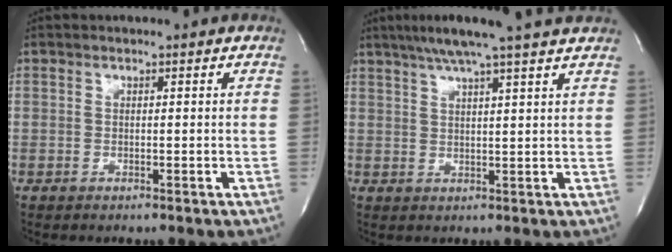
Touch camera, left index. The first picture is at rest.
{"total": 10.6, "force": [8.9, -1.2, 5.6], "torque": [-0.094, 0.019, 0.113]}